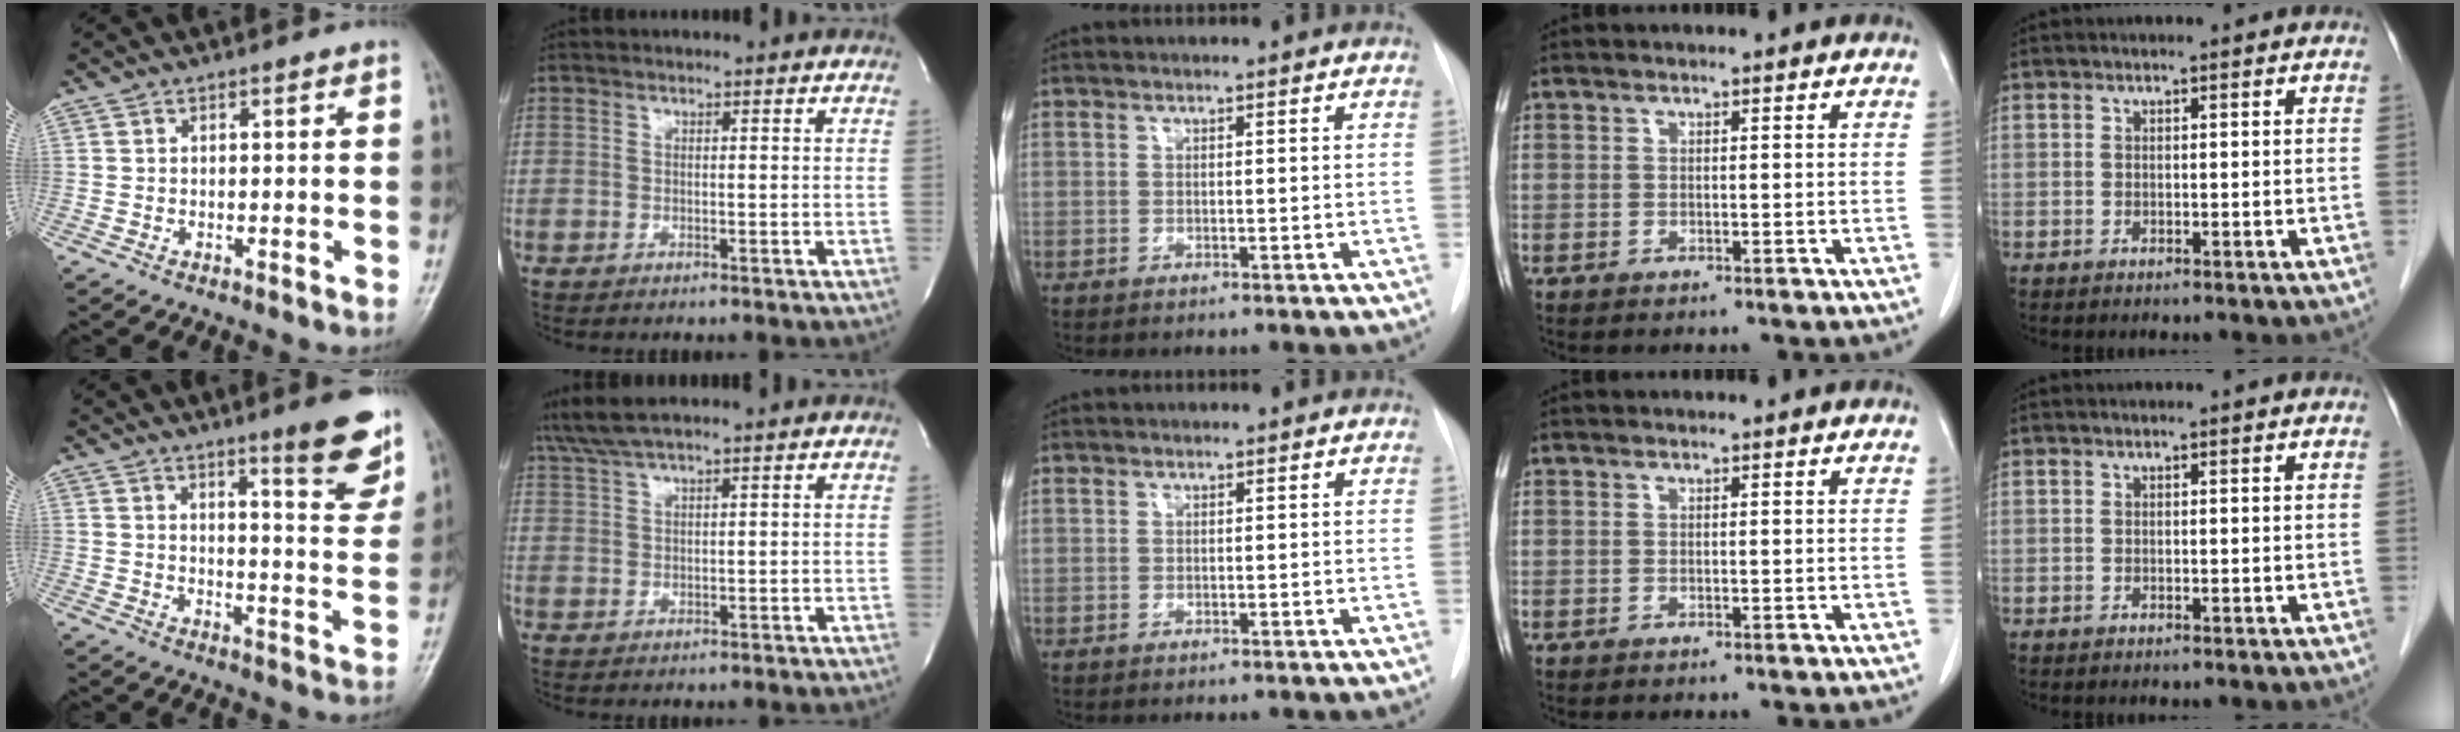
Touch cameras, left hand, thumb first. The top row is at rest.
{"thumb": {"total": 10.2, "force": [6.7, 1.6, 7.5], "torque": [-0.075, -0.045, 0.091]}, "index": {"total": 4.3, "force": [3.7, -0.6, 2.1], "torque": [-0.055, 0.019, 0.079]}, "middle": {"total": 0.6, "force": [0.5, 0.3, 0.0], "torque": [0.001, -0.001, 0.006]}}